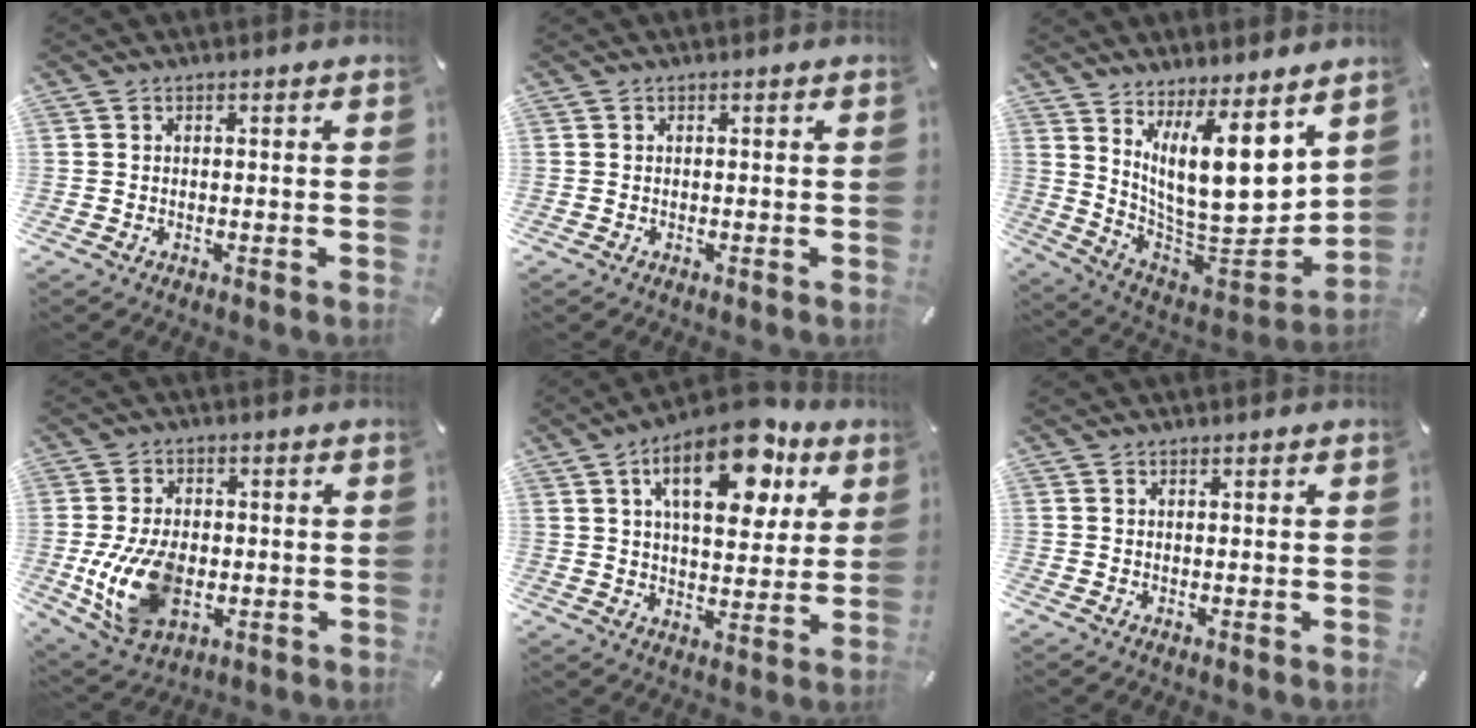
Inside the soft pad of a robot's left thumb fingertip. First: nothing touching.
{"total": 0.0}
{"total": 20.1, "force": [7.3, 9.0, 16.5], "torque": [-0.269, -0.073, 0.134]}
{"total": 13.8, "force": [-2.3, 9.3, 9.9], "torque": [-0.207, -0.004, -0.040]}
{"total": 17.9, "force": [9.3, 8.9, 12.5], "torque": [-0.179, -0.033, 0.151]}
{"total": 0.0}